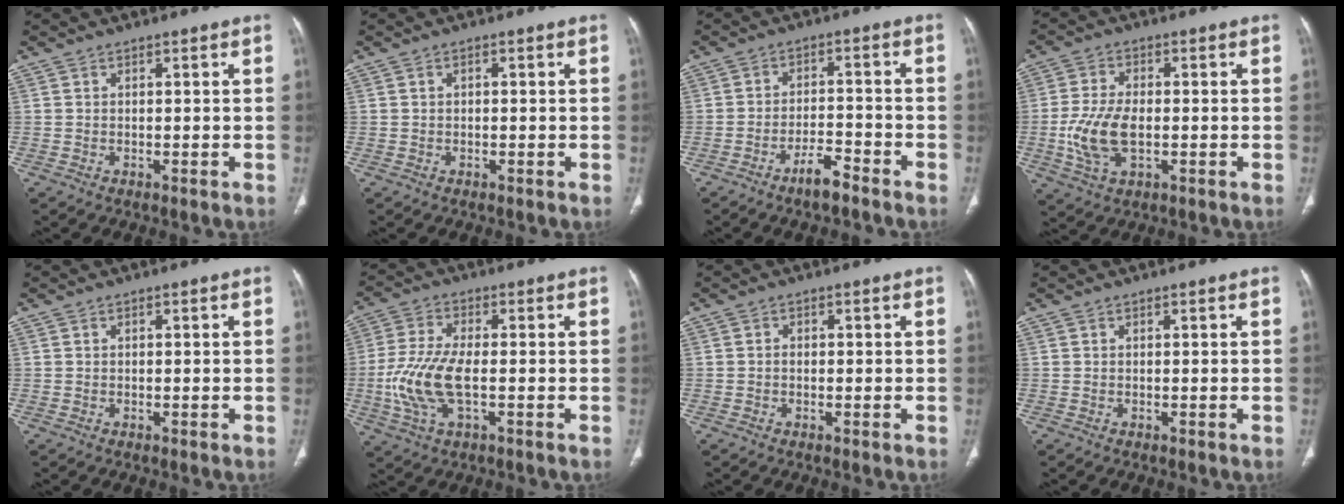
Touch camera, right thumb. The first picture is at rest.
{"total": 0.6, "force": [0.1, 0.4, 0.5], "torque": [-0.005, 0.002, 0.000]}
{"total": 5.3, "force": [-4.2, 1.3, 2.9], "torque": [-0.054, 0.030, -0.076]}
{"total": 9.4, "force": [-1.3, 5.2, 7.8], "torque": [-0.167, 0.002, -0.024]}
{"total": 0.0}
{"total": 10.7, "force": [-1.8, 4.5, 9.6], "torque": [-0.224, 0.004, -0.036]}
{"total": 0.8, "force": [-0.2, 0.6, 0.4], "torque": [-0.001, 0.002, -0.006]}
{"total": 0.0}